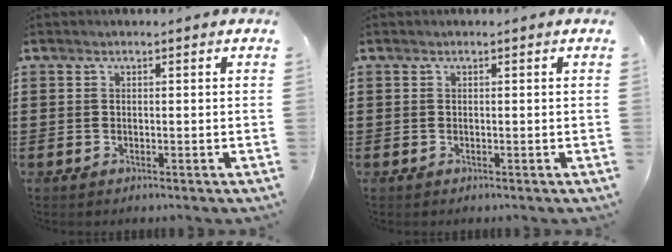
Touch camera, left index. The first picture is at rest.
{"total": 0.0}